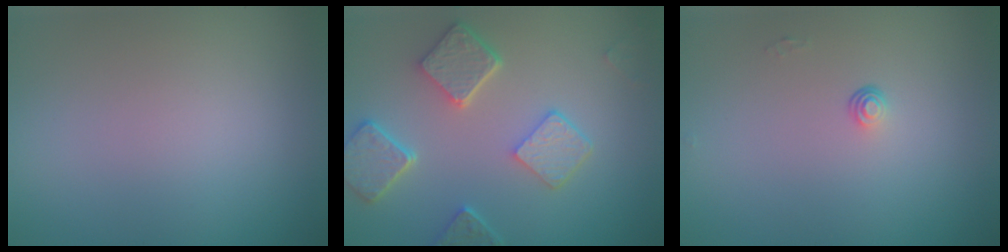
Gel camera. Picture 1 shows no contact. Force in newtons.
{"total": 5.2, "press": 4.1, "slide": 3.2}
{"total": 0.6, "press": 0.4, "slide": 0.5}